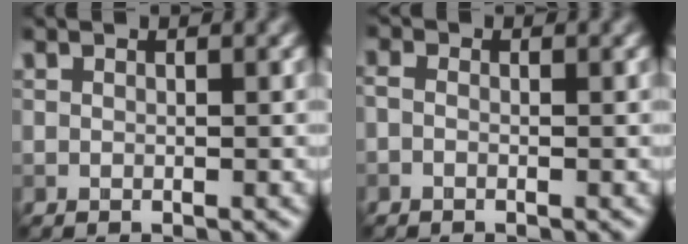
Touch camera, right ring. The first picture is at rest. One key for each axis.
{"total": 0.9, "fx": -0.4, "fy": 0.6, "fz": 0.6, "tx": -0.018, "ty": -0.005, "tz": -0.011}